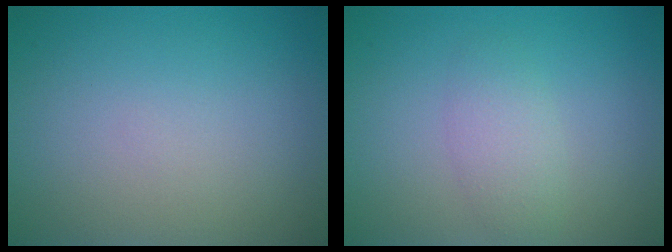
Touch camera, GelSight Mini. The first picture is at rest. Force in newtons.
{"total": 1.5, "press": 1.5, "slide": 0.0}